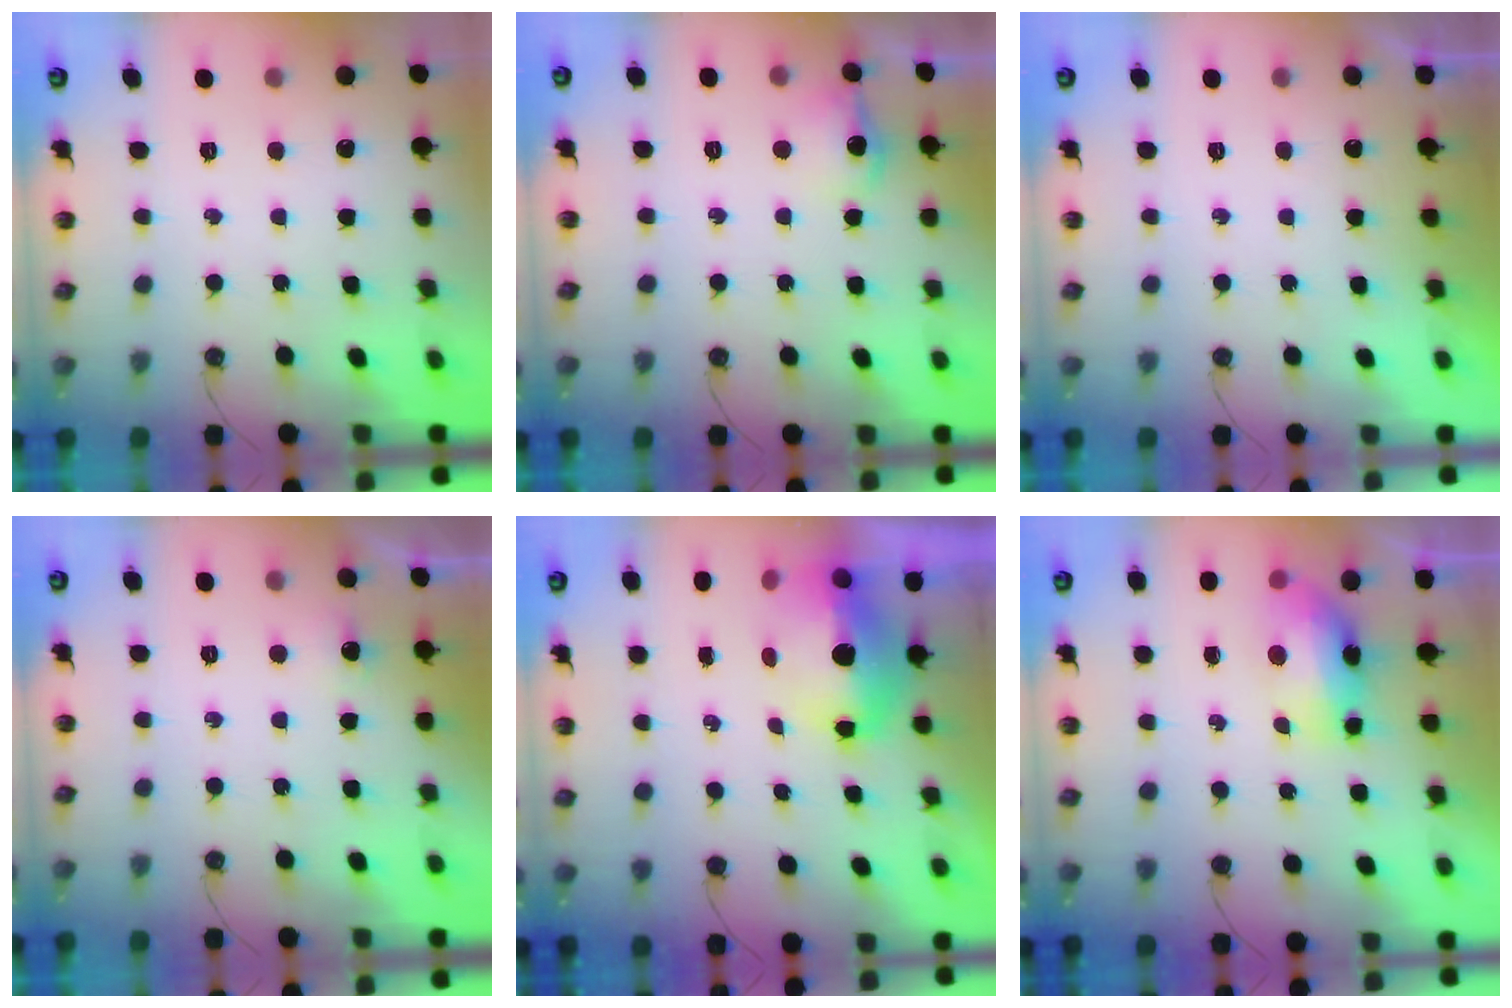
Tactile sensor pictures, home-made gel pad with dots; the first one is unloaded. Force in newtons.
{"total": 9.6, "press": 9.6, "slide": 0.9}
{"total": 0.0}
{"total": 4.4, "press": 4.2, "slide": 1.2}
{"total": 8.9, "press": 8.8, "slide": 1.1}
{"total": 14.4, "press": 11.1, "slide": 9.1}